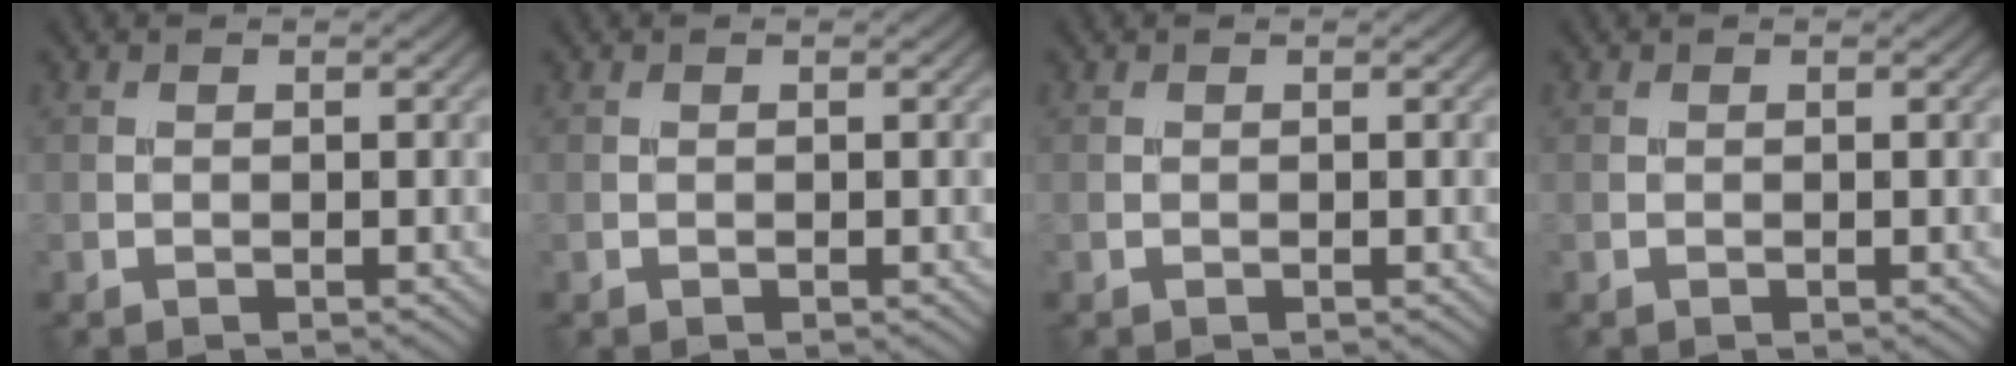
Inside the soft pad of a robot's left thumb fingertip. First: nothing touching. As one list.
[{"total": 0.0}, {"total": 0.0}, {"total": 0.0}]